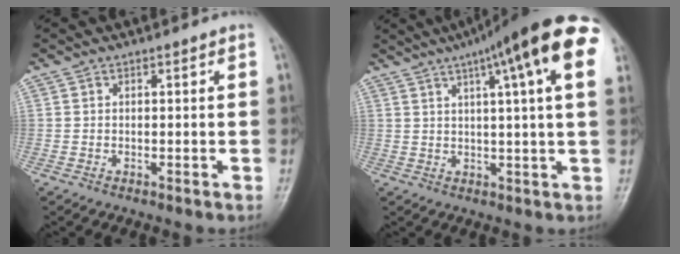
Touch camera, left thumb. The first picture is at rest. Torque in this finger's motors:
{"motor_torque": [1.34, -0.25, 2.03, -0.74, 0.32]}